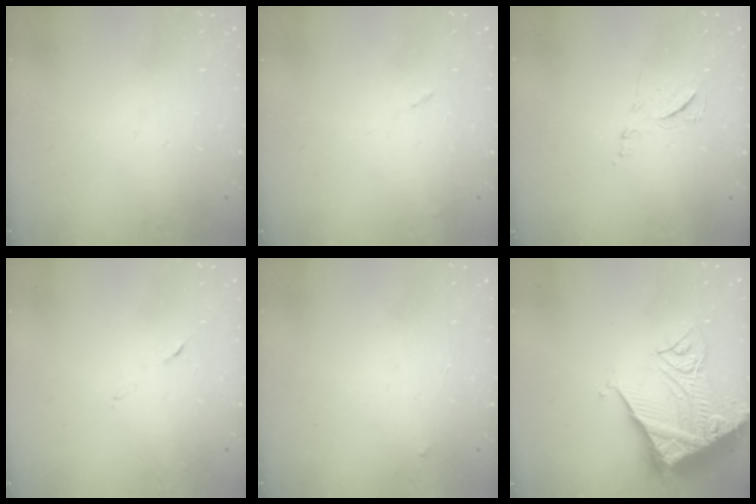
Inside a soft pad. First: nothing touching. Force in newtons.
{"total": 7.6, "press": 7.5, "slide": 0.7}
{"total": 7.6, "press": 7.6, "slide": 0.6}
{"total": 6.1, "press": 6.1, "slide": 0.6}
{"total": 2.5, "press": 2.4, "slide": 0.4}
{"total": 16.3, "press": 16.2, "slide": 1.9}